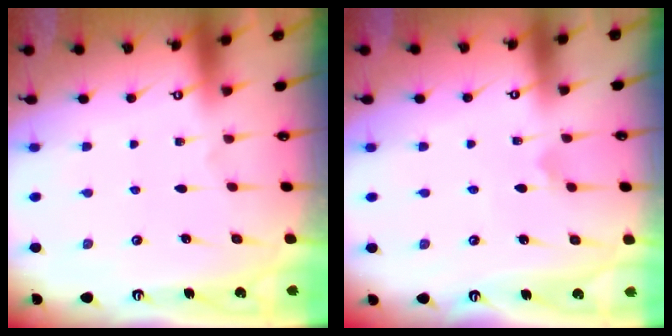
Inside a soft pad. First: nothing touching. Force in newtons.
{"total": 2.9, "press": 2.9, "slide": 0.1}